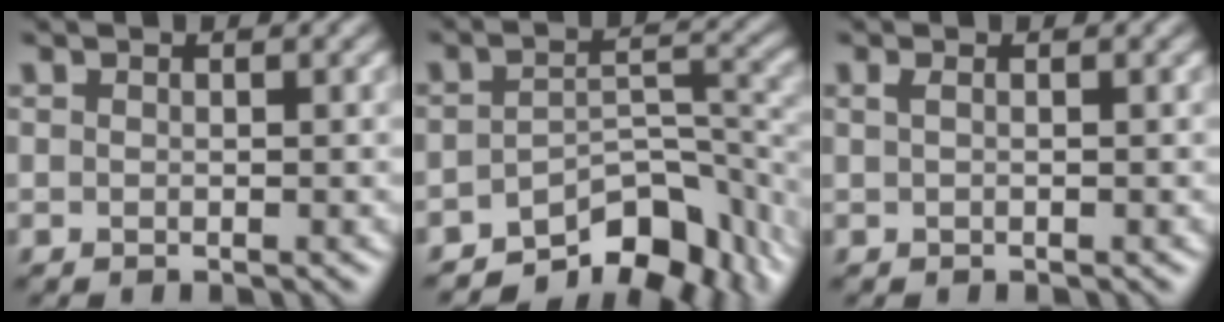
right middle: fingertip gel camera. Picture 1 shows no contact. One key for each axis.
{"total": 8.5, "fx": -6.5, "fy": 3.1, "fz": 4.5, "tx": -0.050, "ty": -0.008, "tz": -0.104}
{"total": 0.7, "fx": 0.2, "fy": 0.2, "fz": 0.6, "tx": -0.014, "ty": 0.004, "tz": 0.002}